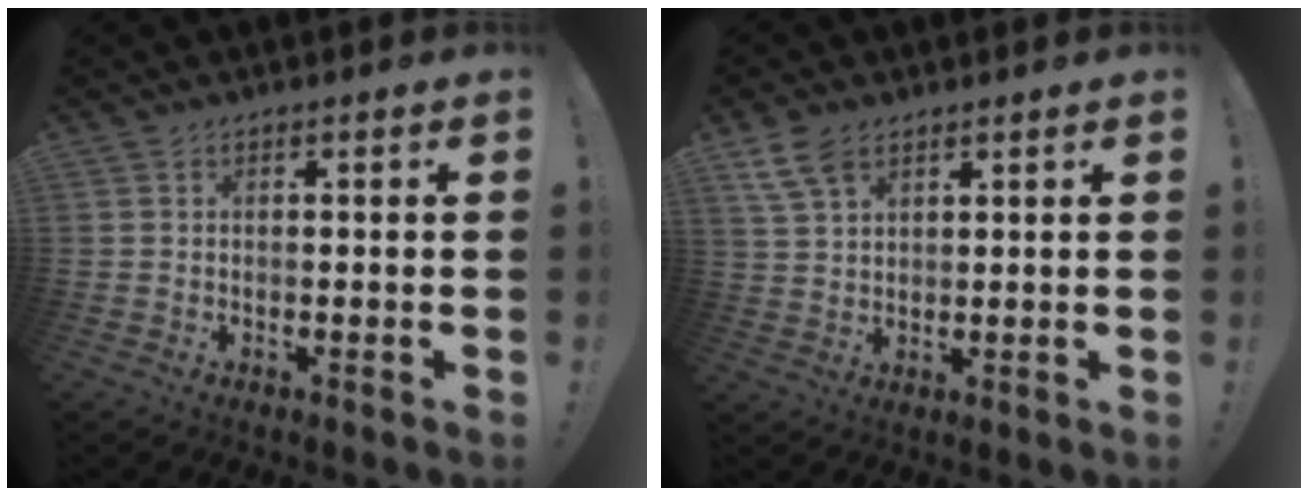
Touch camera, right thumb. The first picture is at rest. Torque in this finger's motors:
{"motor_torque": [-0.39, 0.41, -0.11, 0.20, 0.16]}